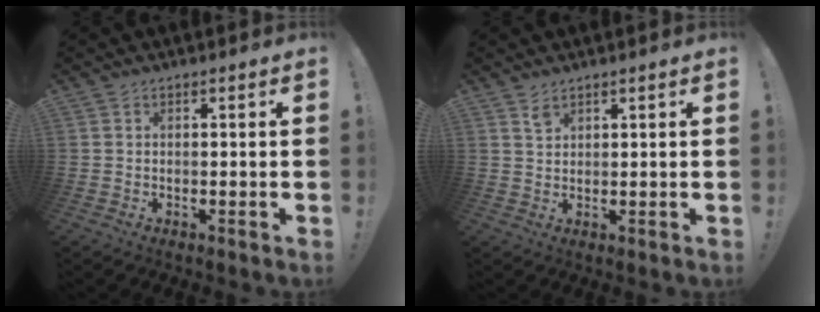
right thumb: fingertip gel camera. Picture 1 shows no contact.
{"total": 2.3, "force": [1.9, 1.0, 1.0], "torque": [-0.013, -0.011, 0.034]}